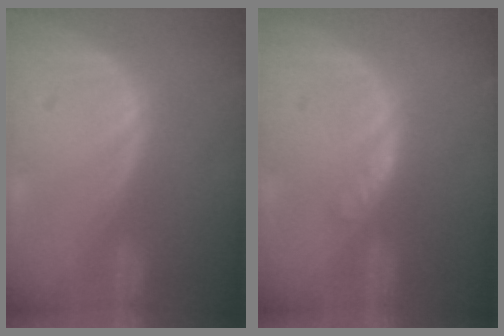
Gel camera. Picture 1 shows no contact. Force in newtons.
{"total": 2.0, "press": 2.0, "slide": 0.1}